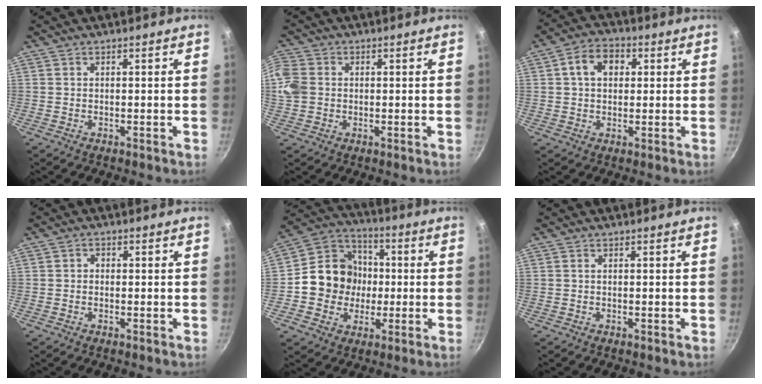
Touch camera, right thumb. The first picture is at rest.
{"total": 6.8, "force": [0.2, 5.8, 3.6], "torque": [-0.072, 0.004, -0.006]}
{"total": 7.5, "force": [1.8, 5.5, 4.7], "torque": [-0.055, 0.013, 0.020]}
{"total": 1.4, "force": [-0.1, 1.3, 0.7], "torque": [-0.008, 0.004, -0.005]}
{"total": 14.1, "force": [-0.8, 12.8, 6.0], "torque": [-0.066, 0.029, -0.028]}
{"total": 0.0}